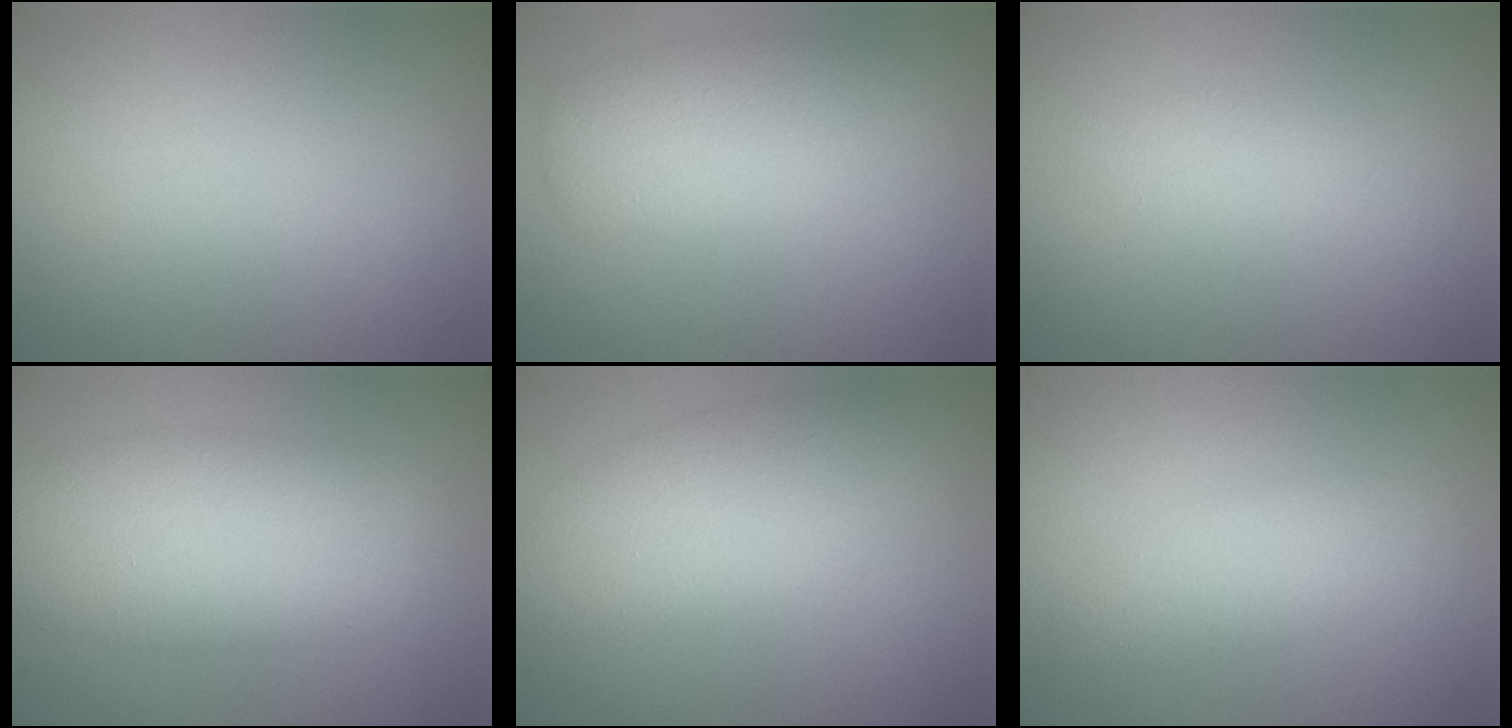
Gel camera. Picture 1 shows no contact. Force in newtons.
{"total": 4.9, "press": 4.9, "slide": 0.1}
{"total": 1.4, "press": 1.4, "slide": 0.1}
{"total": 7.7, "press": 7.7, "slide": 0.1}
{"total": 5.5, "press": 5.5, "slide": 0.2}
{"total": 2.4, "press": 2.4, "slide": 0.2}